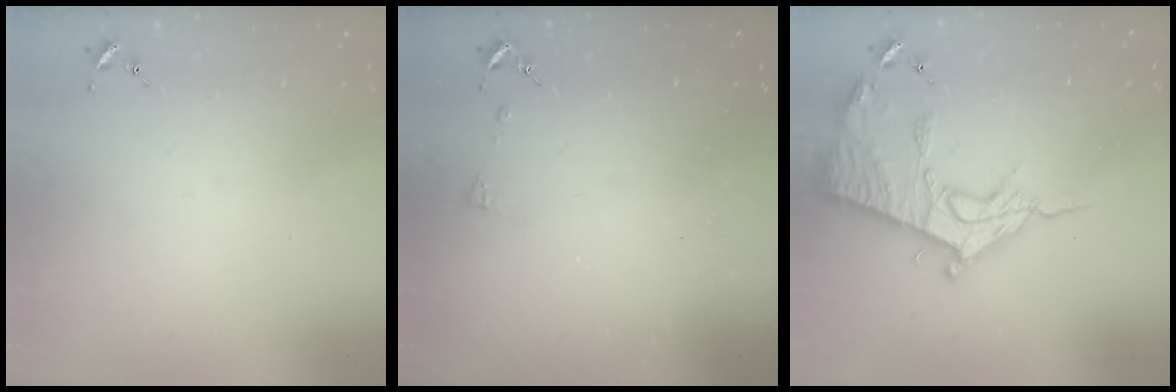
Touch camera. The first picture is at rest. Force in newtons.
{"total": 5.4, "press": 5.4, "slide": 0.8}
{"total": 16.8, "press": 16.8, "slide": 1.3}